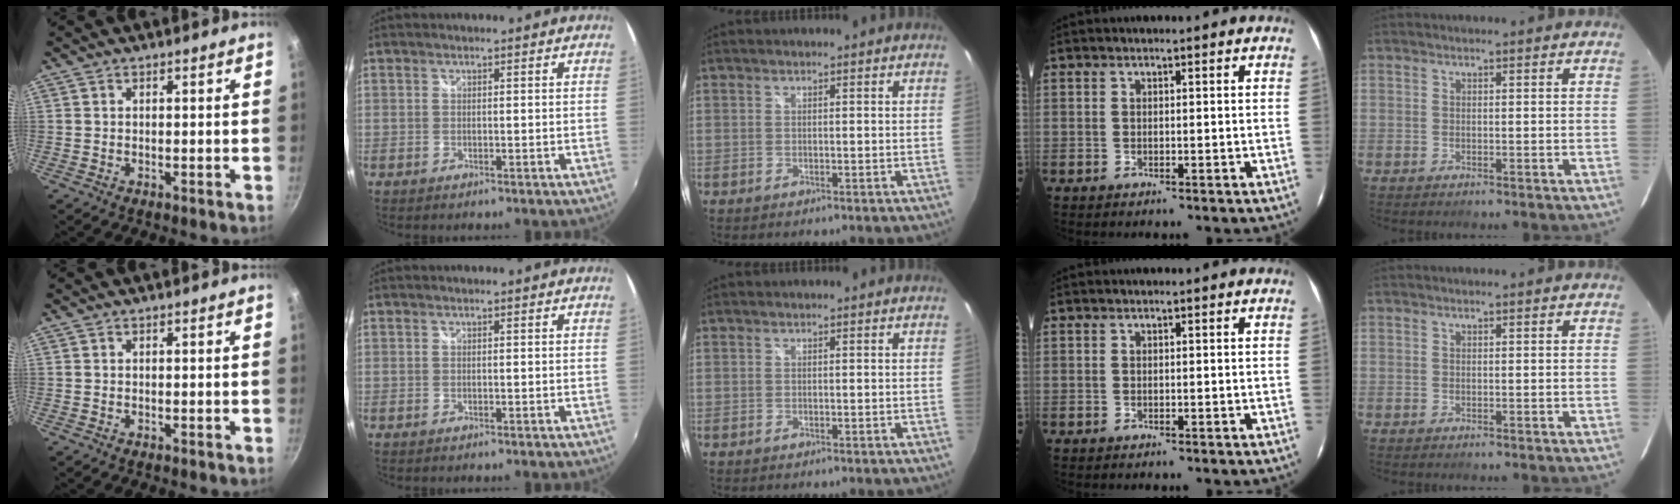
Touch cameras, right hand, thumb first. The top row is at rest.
{}